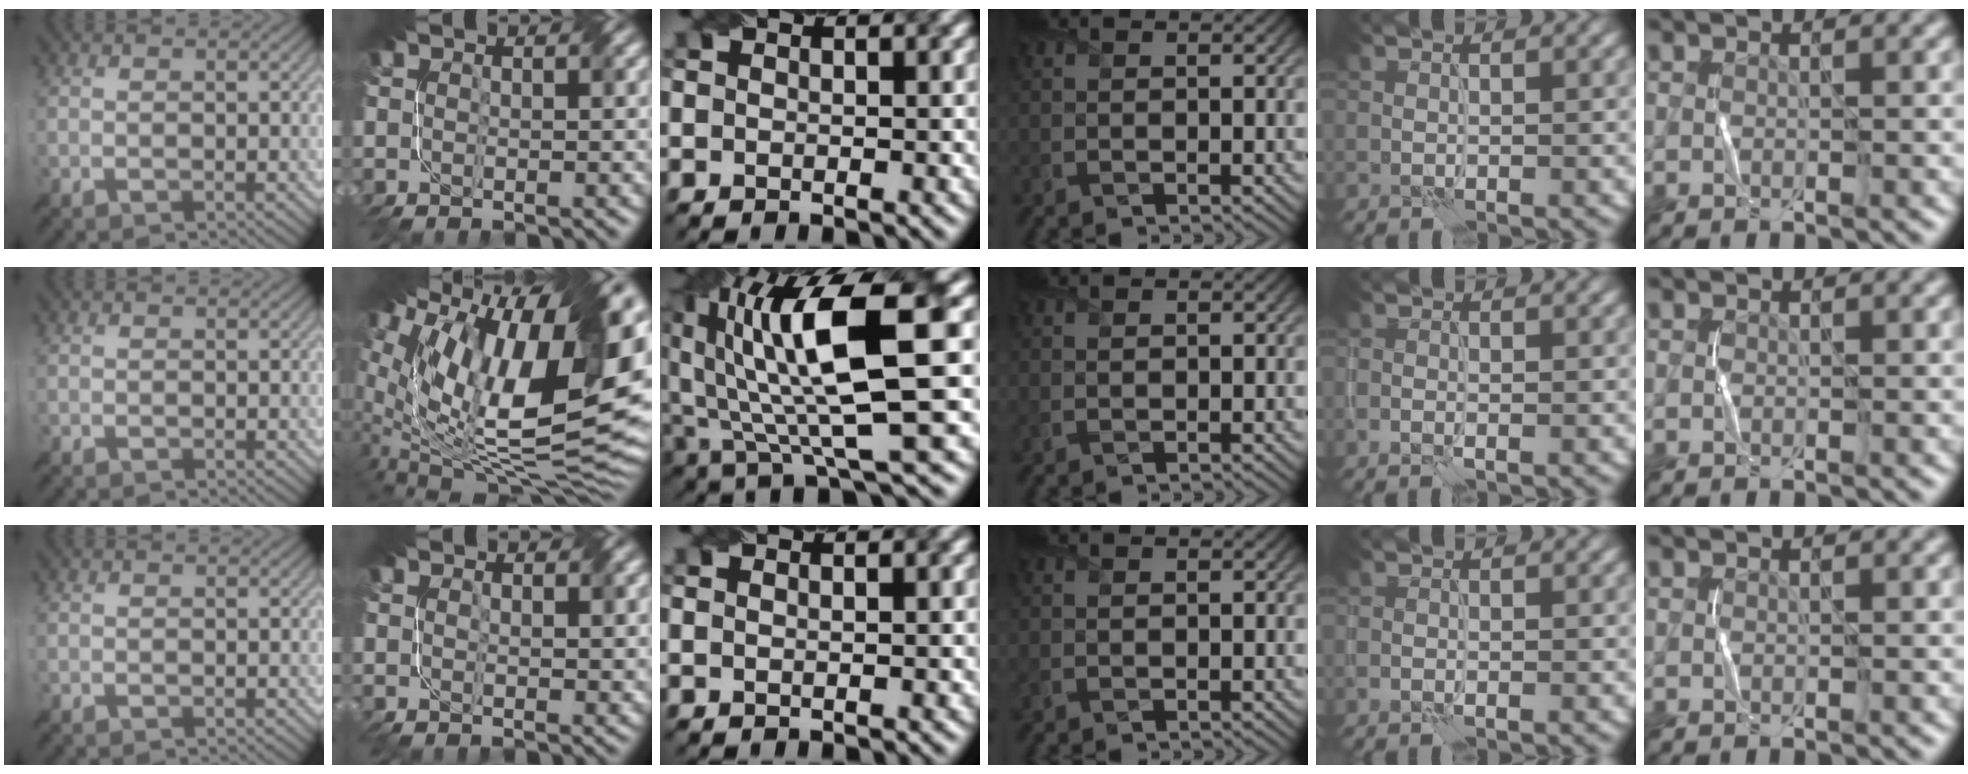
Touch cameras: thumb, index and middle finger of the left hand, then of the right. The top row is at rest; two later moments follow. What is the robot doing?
{"motion": "fold", "object": "bandage"}